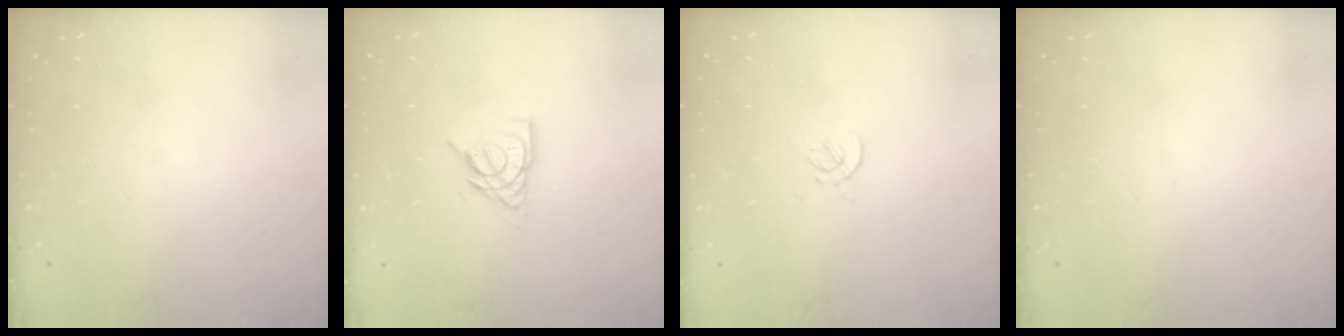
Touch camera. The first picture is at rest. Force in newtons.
{"total": 10.2, "press": 10.1, "slide": 1.4}
{"total": 1.6, "press": 1.5, "slide": 0.6}
{"total": 0.0}